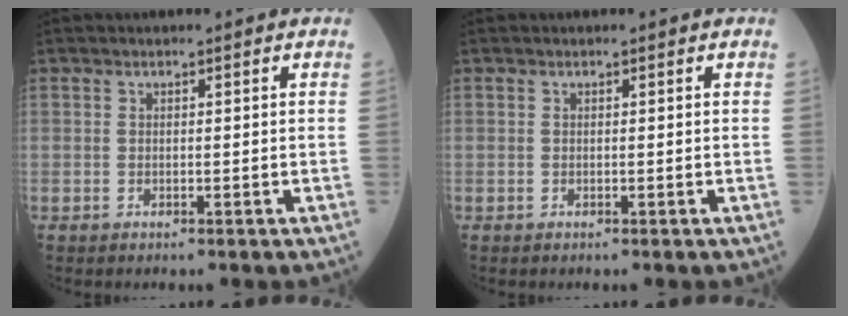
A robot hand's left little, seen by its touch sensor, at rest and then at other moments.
{"total": 0.0}